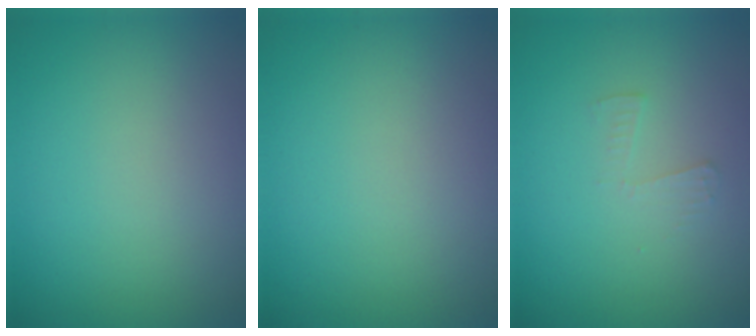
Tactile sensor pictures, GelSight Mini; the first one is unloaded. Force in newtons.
{"total": 0.0}
{"total": 1.0, "press": 1.0, "slide": 0.0}